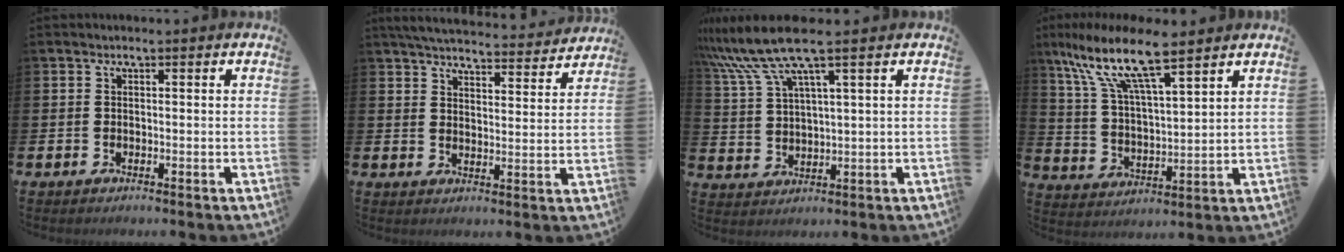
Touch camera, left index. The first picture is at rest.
{"total": 5.6, "force": [5.4, 0.6, 1.0], "torque": [-0.032, -0.042, 0.093]}
{"total": 8.4, "force": [6.3, 0.9, 5.5], "torque": [-0.127, -0.014, 0.112]}
{"total": 11.2, "force": [8.7, 2.5, 6.5], "torque": [-0.148, -0.036, 0.149]}